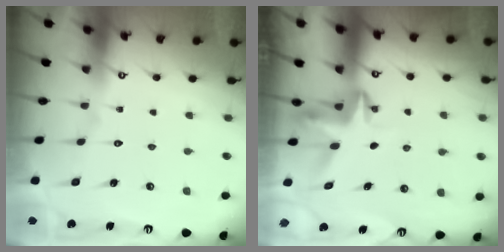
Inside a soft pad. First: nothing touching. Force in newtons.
{"total": 3.8, "press": 3.8, "slide": 0.3}